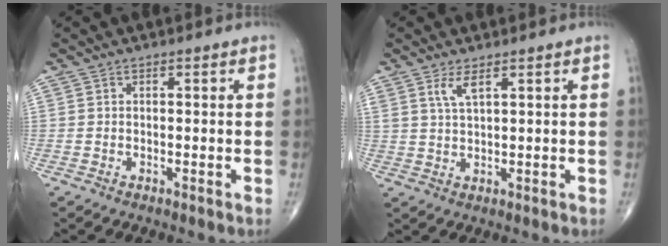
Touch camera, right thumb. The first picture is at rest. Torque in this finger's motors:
{"motor_torque": [0.09, 0.14, 0.44, 0.33, 0.07]}